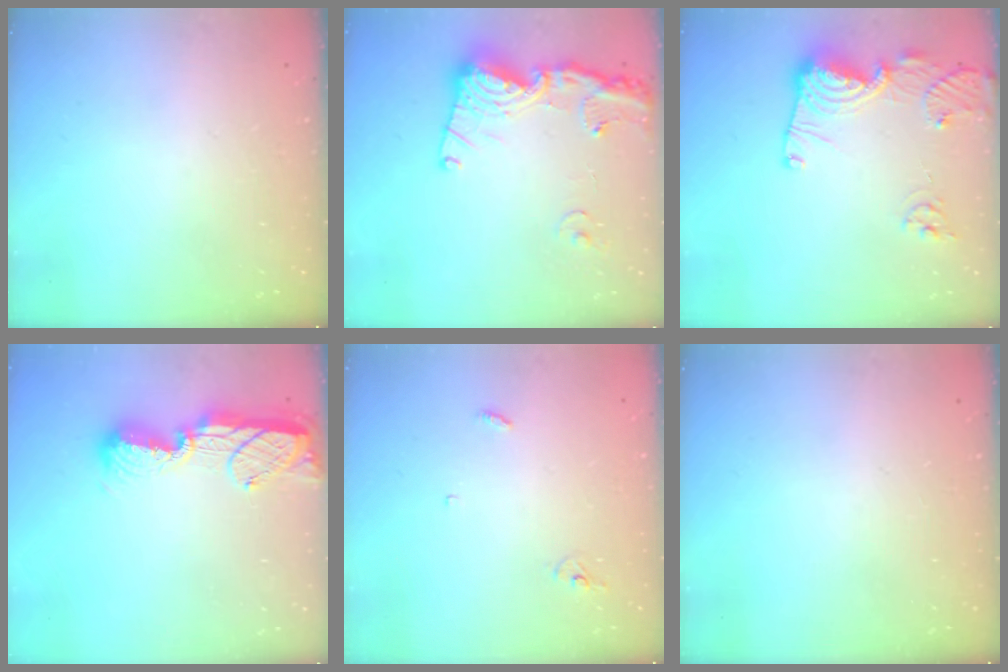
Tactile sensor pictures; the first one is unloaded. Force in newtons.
{"total": 17.6, "press": 17.5, "slide": 2.0}
{"total": 15.3, "press": 15.2, "slide": 1.7}
{"total": 12.5, "press": 12.4, "slide": 1.0}
{"total": 2.9, "press": 2.9, "slide": 0.2}
{"total": 0.0}